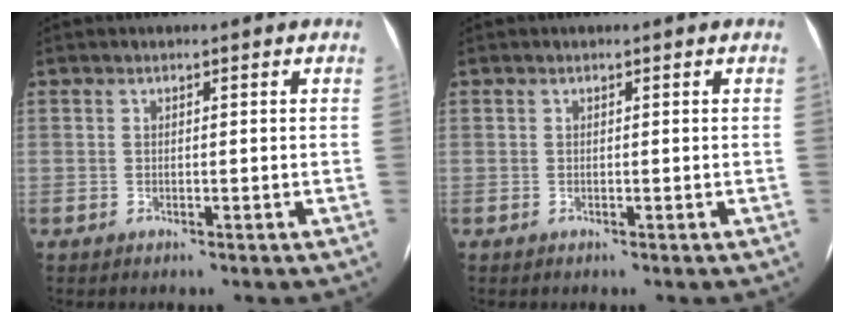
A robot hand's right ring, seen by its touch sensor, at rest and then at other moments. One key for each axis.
{"total": 0.0}